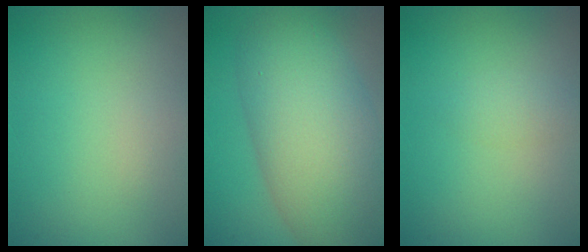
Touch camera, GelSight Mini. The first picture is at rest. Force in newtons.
{"total": 11.1, "press": 11.0, "slide": 0.8}
{"total": 1.2, "press": 1.2, "slide": 0.0}